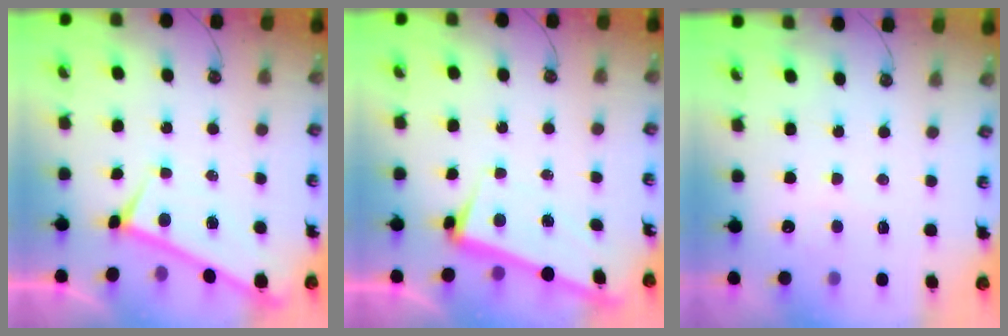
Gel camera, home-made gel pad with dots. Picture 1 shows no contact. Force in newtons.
{"total": 3.3, "press": 3.1, "slide": 1.1}
{"total": 5.4, "press": 5.3, "slide": 0.4}